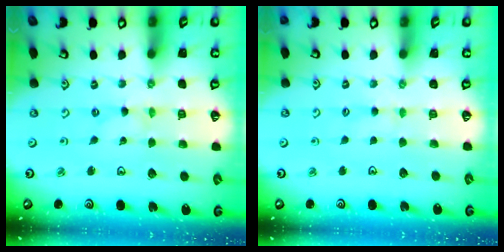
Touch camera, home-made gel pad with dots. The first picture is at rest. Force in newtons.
{"total": 1.5, "press": 1.5, "slide": 0.3}